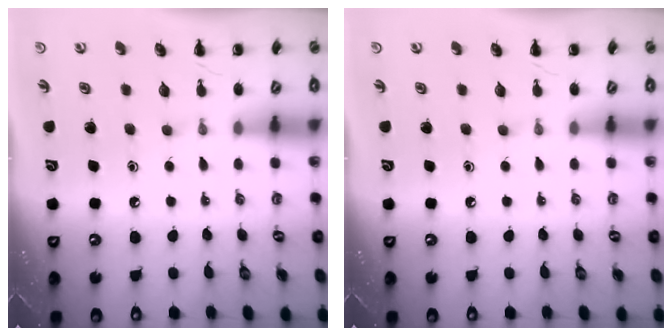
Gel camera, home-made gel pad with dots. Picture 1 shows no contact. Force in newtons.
{"total": 0.0}